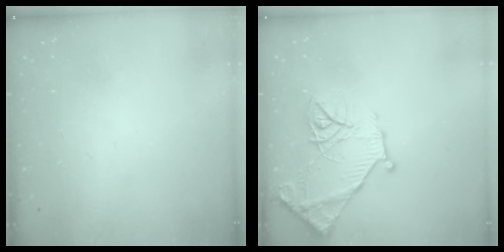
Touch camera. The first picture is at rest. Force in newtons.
{"total": 15.2, "press": 15.2, "slide": 1.5}